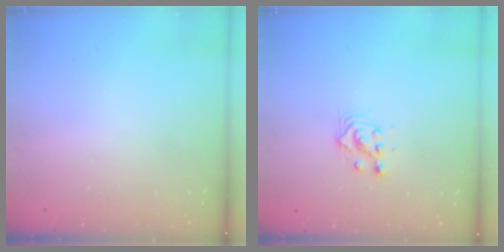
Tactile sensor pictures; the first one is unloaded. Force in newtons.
{"total": 2.8, "press": 2.8, "slide": 0.1}